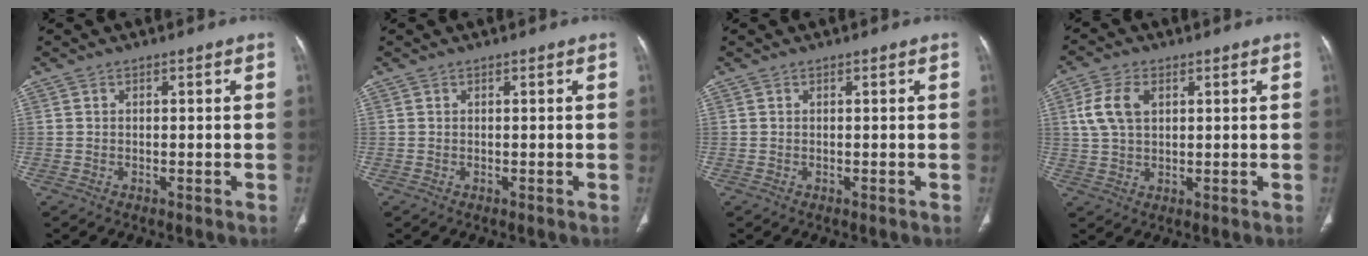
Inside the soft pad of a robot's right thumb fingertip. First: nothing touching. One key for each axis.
{"total": 0.0}
{"total": 0.0}
{"total": 6.9, "fx": 2.1, "fy": 4.3, "fz": 5.0, "tx": -0.107, "ty": 0.005, "tz": 0.042}